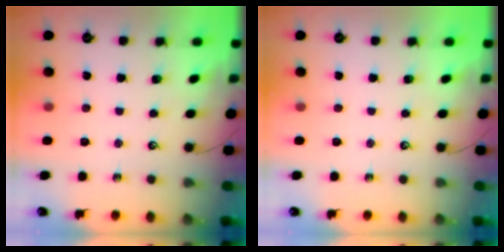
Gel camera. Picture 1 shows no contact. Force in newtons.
{"total": 0.0}